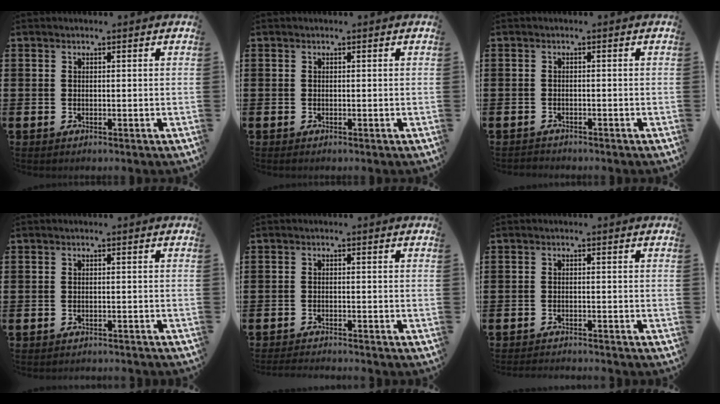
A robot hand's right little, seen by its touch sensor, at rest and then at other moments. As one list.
[{"total": 0.0}, {"total": 0.8, "force": [-0.8, 0.1, -0.1], "torque": [-0.001, 0.001, -0.017]}, {"total": 0.9, "force": [-0.9, -0.1, 0.0], "torque": [-0.001, 0.000, -0.018]}, {"total": 1.3, "force": [-1.3, -0.1, 0.1], "torque": [-0.003, 0.002, -0.026]}, {"total": 1.2, "force": [-1.2, -0.1, 0.0], "torque": [-0.002, 0.001, -0.024]}]